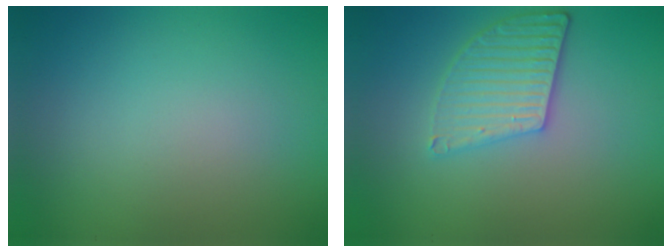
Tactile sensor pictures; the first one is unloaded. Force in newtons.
{"total": 3.7, "press": 3.3, "slide": 1.7}